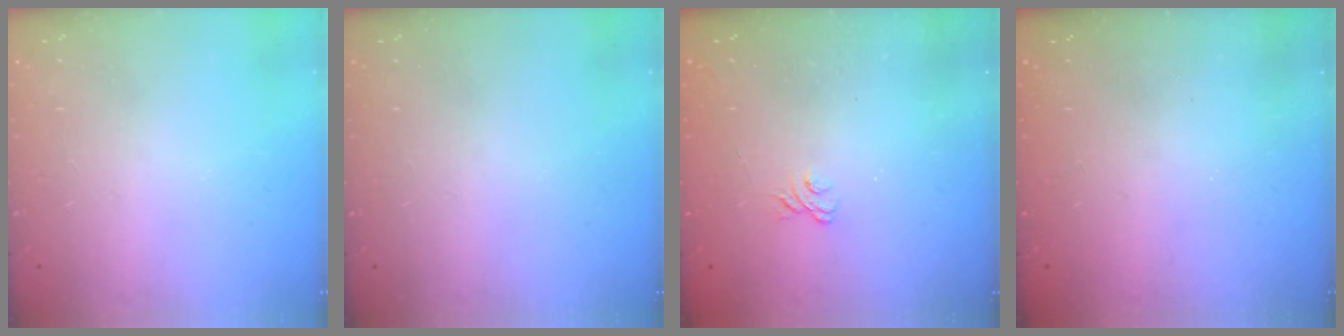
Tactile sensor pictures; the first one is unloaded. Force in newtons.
{"total": 0.0}
{"total": 1.9, "press": 1.5, "slide": 1.1}
{"total": 2.3, "press": 2.2, "slide": 0.8}